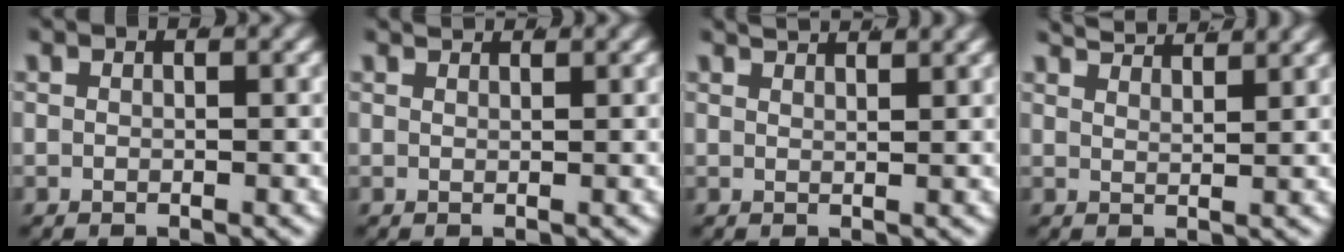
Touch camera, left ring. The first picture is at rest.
{"total": 1.3, "force": [1.2, -0.4, 0.2], "torque": [0.001, 0.001, 0.022]}
{"total": 2.4, "force": [2.3, -0.1, 0.8], "torque": [-0.011, 0.002, 0.038]}
{"total": 3.8, "force": [3.6, 0.2, 1.2], "torque": [-0.020, 0.003, 0.062]}